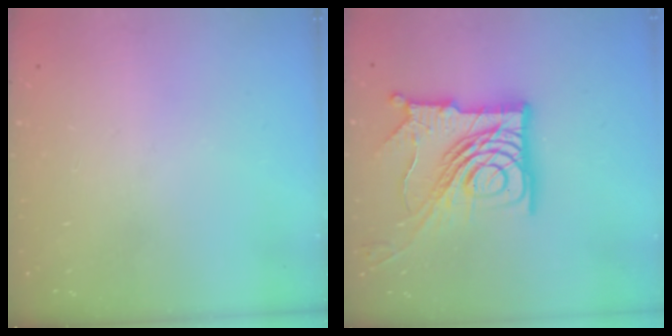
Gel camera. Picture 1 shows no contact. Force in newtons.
{"total": 21.5, "press": 21.4, "slide": 2.4}